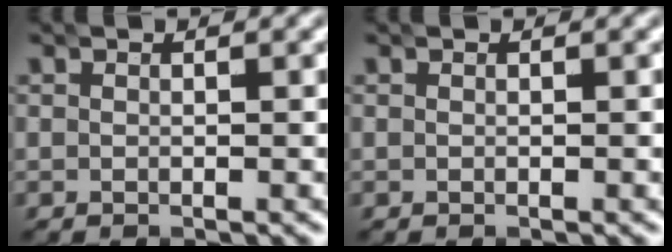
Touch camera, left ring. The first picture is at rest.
{"total": 0.0}